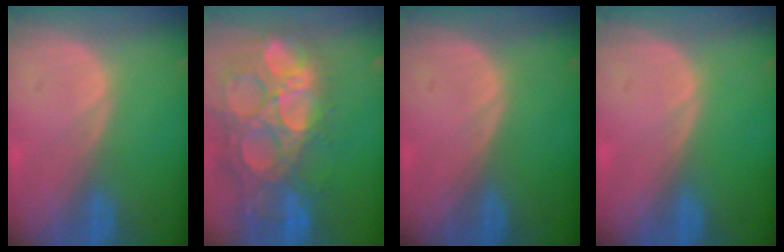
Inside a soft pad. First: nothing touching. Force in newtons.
{"total": 15.2, "press": 12.6, "slide": 8.5}
{"total": 0.0}
{"total": 0.0}